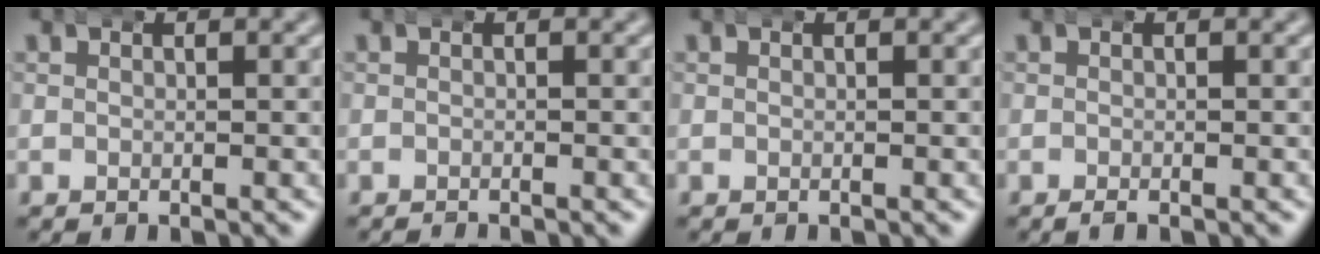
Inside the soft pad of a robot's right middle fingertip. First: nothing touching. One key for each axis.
{"total": 0.8, "fx": -0.8, "fy": -0.1, "fz": -0.1, "tx": -0.002, "ty": -0.005, "tz": -0.011}
{"total": 0.0}
{"total": 0.7, "fx": -0.6, "fy": 0.0, "fz": 0.3, "tx": -0.011, "ty": -0.003, "tz": -0.008}